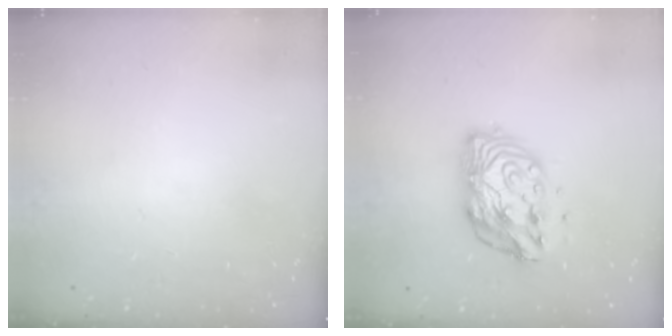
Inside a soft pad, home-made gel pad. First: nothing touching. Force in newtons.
{"total": 12.6, "press": 12.6, "slide": 1.1}